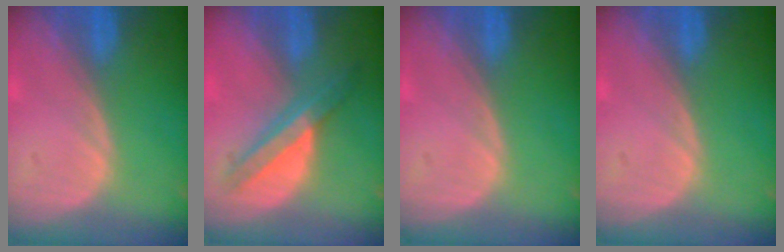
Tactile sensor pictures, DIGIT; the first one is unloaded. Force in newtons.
{"total": 7.2, "press": 6.1, "slide": 3.8}
{"total": 0.0}
{"total": 0.0}